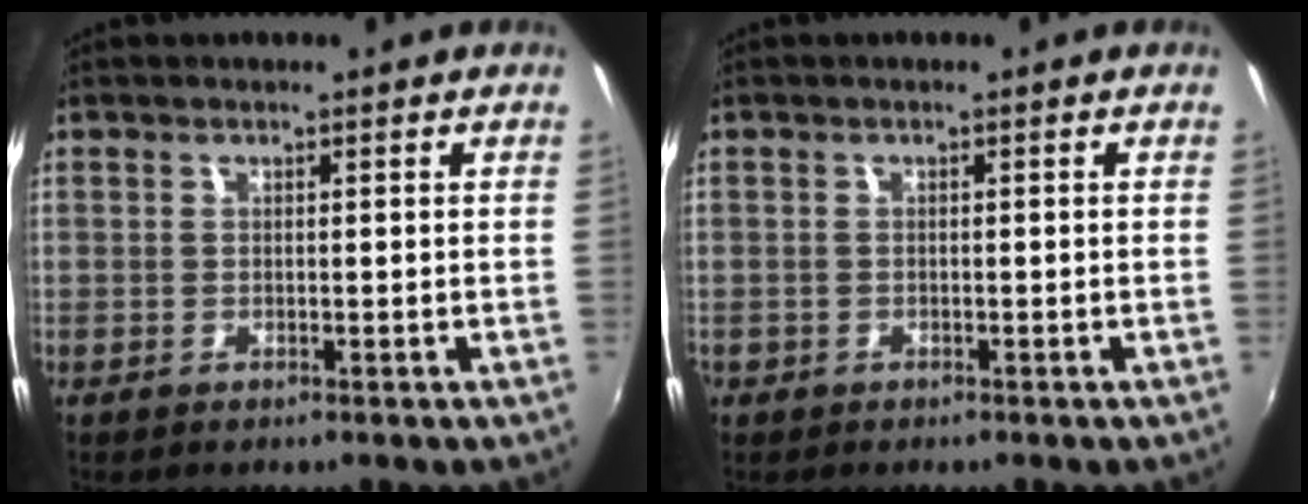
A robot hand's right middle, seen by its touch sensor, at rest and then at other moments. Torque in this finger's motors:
{"motor_torque": [-0.05, 0.06, 0.01, -0.01]}